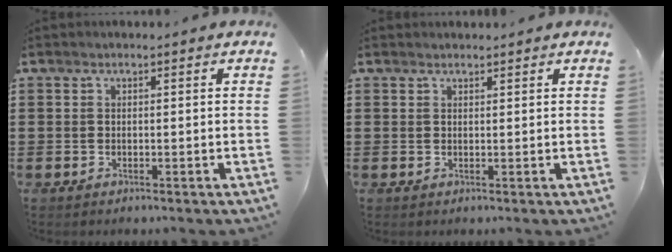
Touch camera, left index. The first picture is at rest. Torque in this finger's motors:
{"motor_torque": [1.37, -0.77, -0.32, -0.17]}